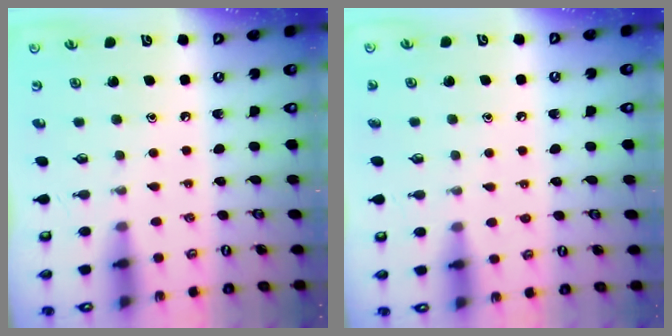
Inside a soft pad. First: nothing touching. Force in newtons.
{"total": 2.9, "press": 2.9, "slide": 0.4}